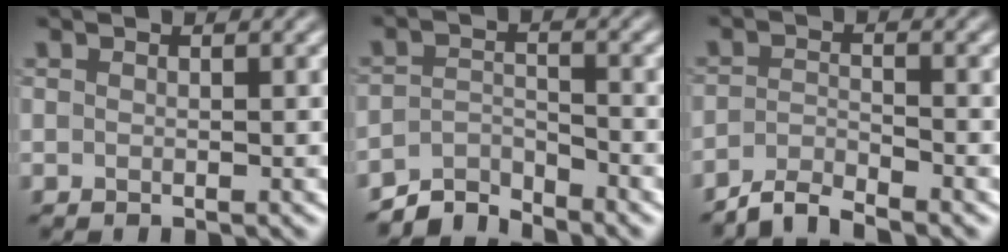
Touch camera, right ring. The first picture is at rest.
{"total": 3.5, "force": [-3.5, 0.5, 0.4], "torque": [-0.006, 0.007, -0.071]}
{"total": 2.9, "force": [-2.8, 0.2, 0.8], "torque": [-0.017, 0.004, -0.063]}